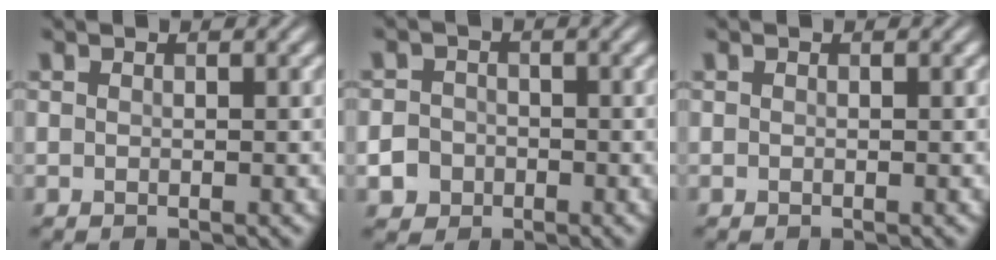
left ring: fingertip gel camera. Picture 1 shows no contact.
{"total": 2.9, "force": [-1.8, 2.3, 0.5], "torque": [0.006, 0.007, -0.028]}
{"total": 0.0}